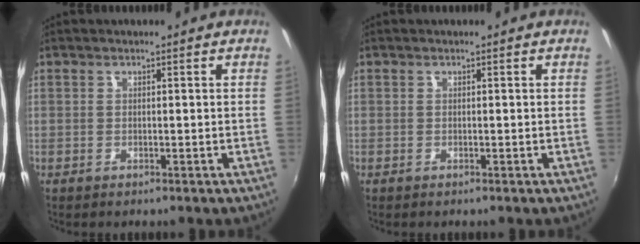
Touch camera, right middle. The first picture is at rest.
{"total": 0.0}